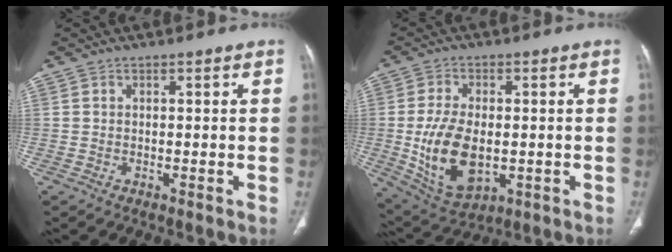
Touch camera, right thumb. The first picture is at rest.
{"total": 13.7, "force": [-1.6, 7.9, 11.0], "torque": [-0.202, -0.007, -0.011]}